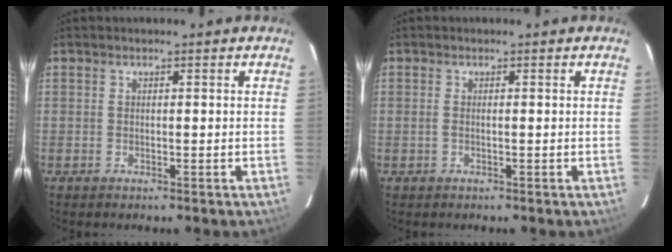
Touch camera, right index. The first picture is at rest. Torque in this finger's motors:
{"motor_torque": [0.05, 0.10, -0.03, -0.01]}